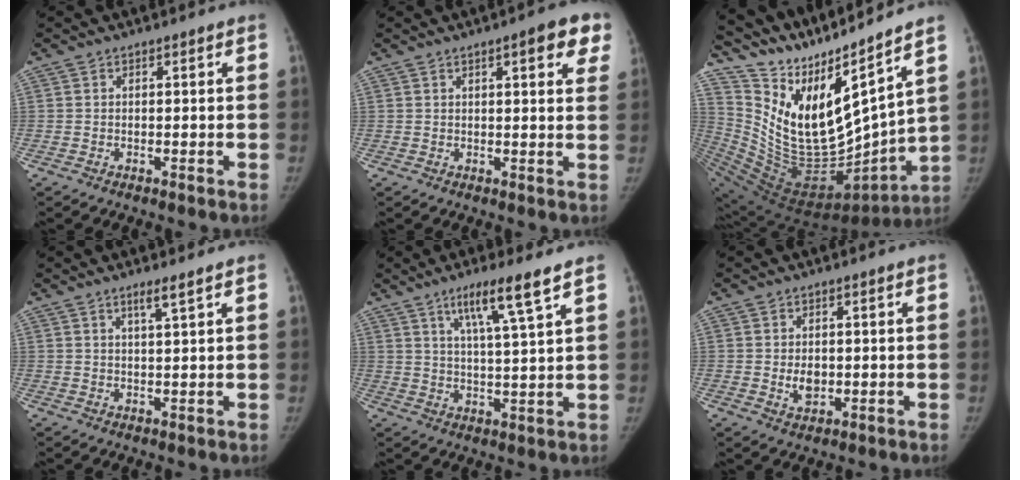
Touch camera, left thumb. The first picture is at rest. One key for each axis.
{"total": 7.6, "fx": 3.9, "fy": 2.1, "fz": 6.2, "tx": -0.047, "ty": -0.009, "tz": 0.040}
{"total": 22.8, "fx": 17.3, "fy": 3.9, "fz": 14.4, "tx": -0.212, "ty": -0.124, "tz": 0.335}
{"total": 2.5, "fx": 1.6, "fy": -0.2, "fz": 1.8, "tx": -0.036, "ty": -0.013, "tz": 0.033}
{"total": 9.0, "fx": 5.4, "fy": 0.0, "fz": 7.2, "tx": -0.126, "ty": -0.028, "tz": 0.096}
{"total": 3.4, "fx": -0.2, "fy": 2.5, "fz": 2.3, "tx": -0.028, "ty": -0.005, "tz": 0.005}